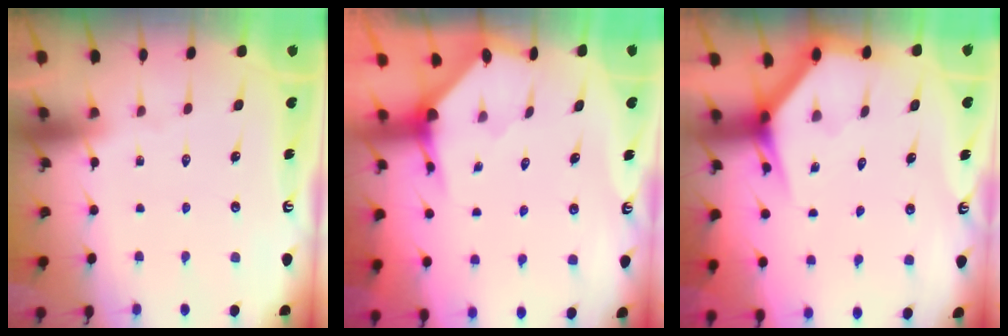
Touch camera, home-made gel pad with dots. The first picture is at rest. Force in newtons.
{"total": 3.2, "press": 3.2, "slide": 0.3}
{"total": 4.0, "press": 4.0, "slide": 0.3}